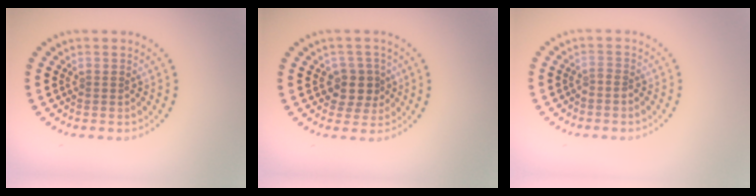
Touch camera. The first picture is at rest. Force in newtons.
{"total": 2.6, "press": 2.4, "slide": 1.1}
{"total": 0.7, "press": 0.3, "slide": 0.6}